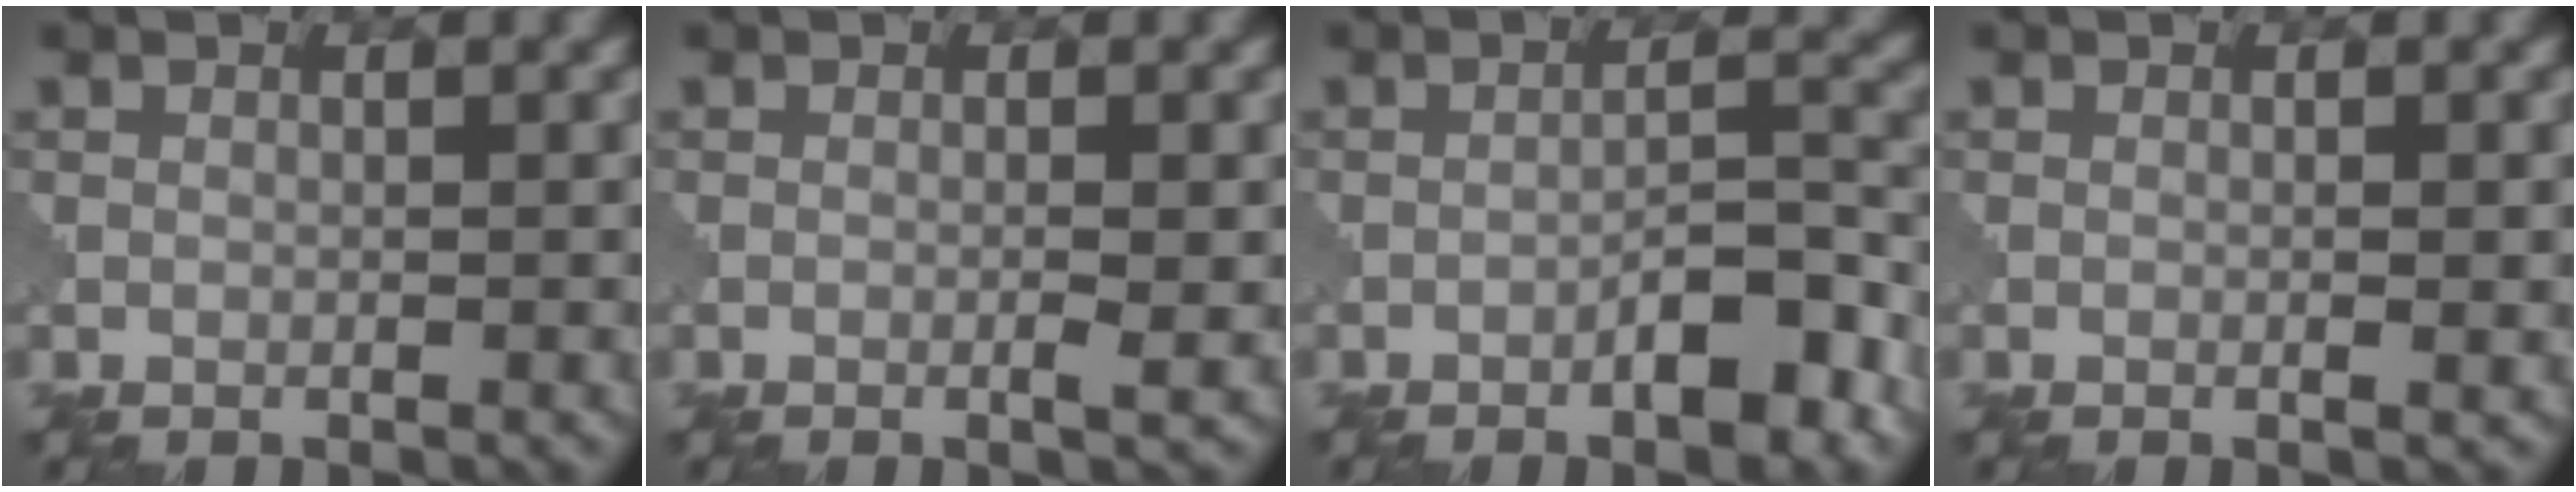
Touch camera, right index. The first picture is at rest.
{"total": 1.5, "force": [-0.3, 0.1, 1.4], "torque": [-0.026, -0.001, -0.008]}
{"total": 4.6, "force": [-2.6, 1.1, 3.6], "torque": [-0.051, 0.013, -0.044]}
{"total": 0.9, "force": [-0.1, 0.1, 0.9], "torque": [-0.015, -0.001, -0.003]}